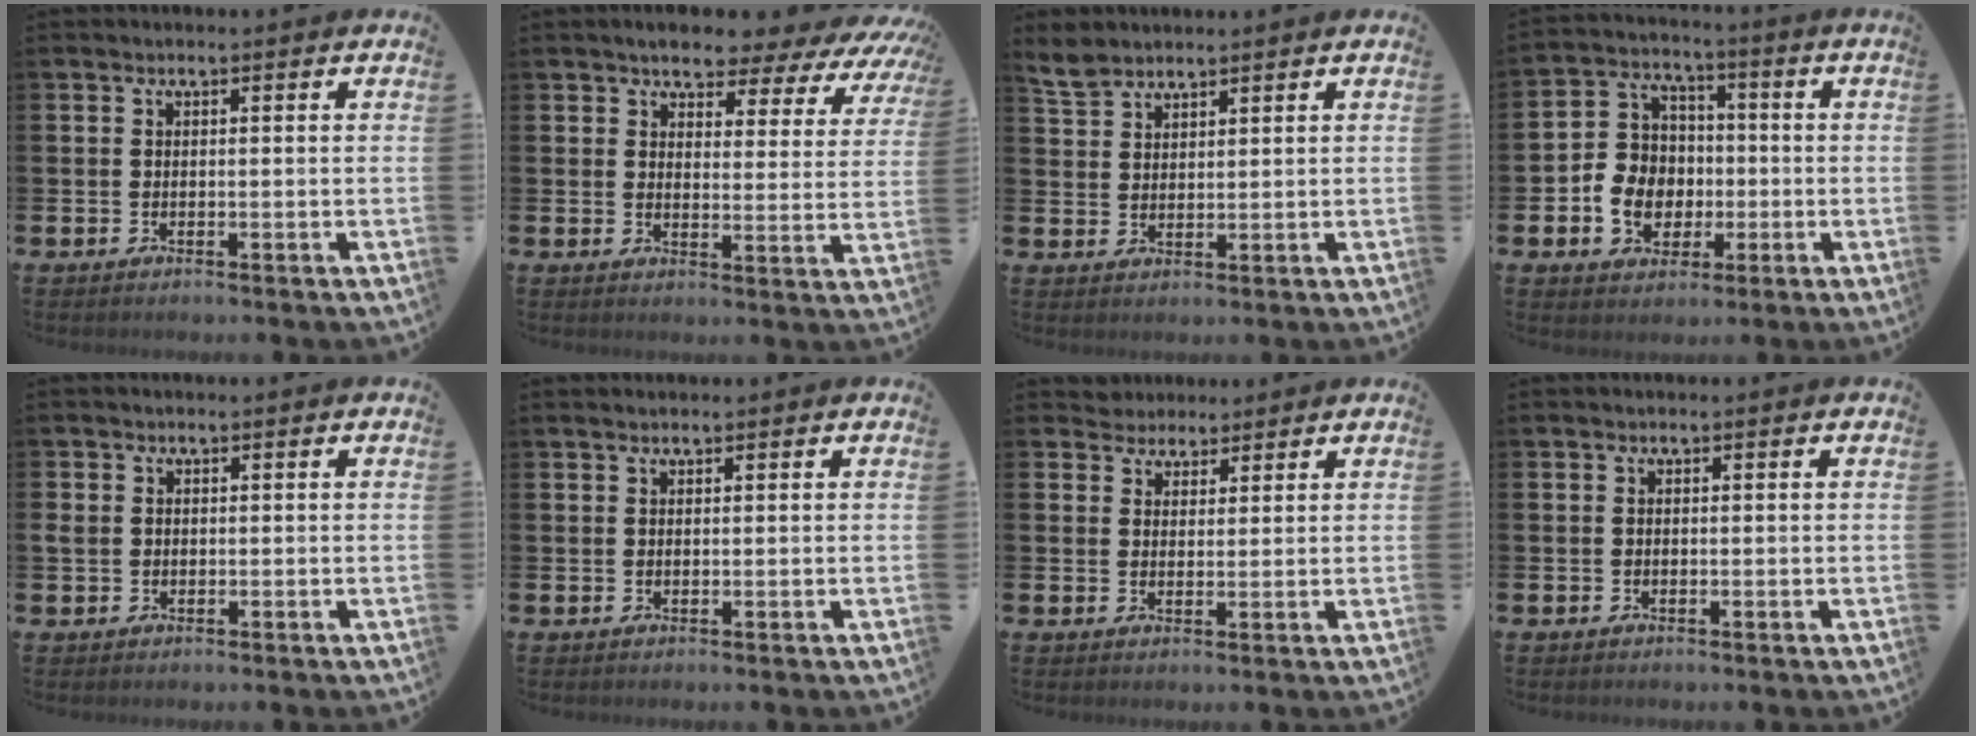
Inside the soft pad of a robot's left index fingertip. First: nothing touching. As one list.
[{"total": 4.9, "force": [4.6, 1.4, 1.0], "torque": [-0.032, -0.041, 0.073]}, {"total": 3.8, "force": [3.6, 1.2, 0.5], "torque": [-0.008, -0.017, 0.065]}, {"total": 7.5, "force": [-1.4, 6.8, 2.9], "torque": [-0.071, 0.017, -0.029]}, {"total": 1.4, "force": [0.3, 1.3, 0.5], "torque": [0.000, 0.002, 0.001]}, {"total": 0.7, "force": [0.7, 0.2, 0.1], "torque": [0.002, 0.001, 0.013]}, {"total": 3.4, "force": [3.0, 1.4, -0.8], "torque": [0.003, -0.011, 0.054]}, {"total": 0.0}]